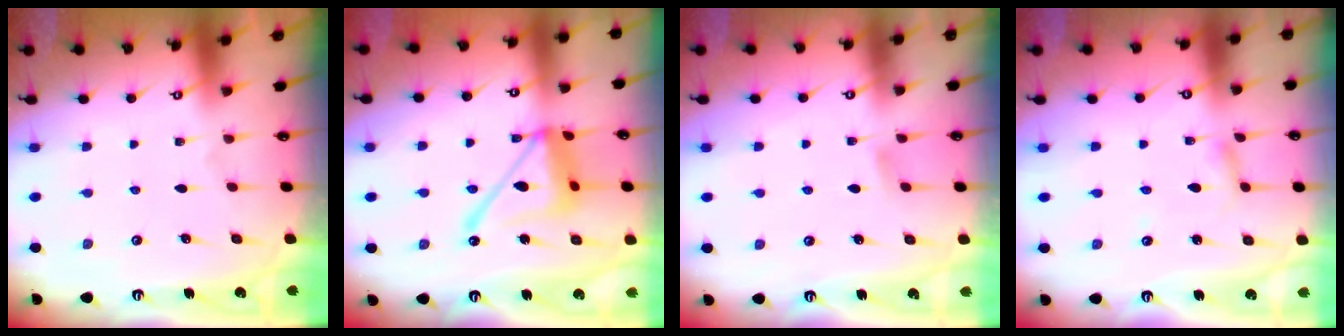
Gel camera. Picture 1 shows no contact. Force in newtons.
{"total": 16.3, "press": 16.2, "slide": 1.6}
{"total": 3.3, "press": 3.2, "slide": 0.5}
{"total": 2.7, "press": 2.6, "slide": 0.3}